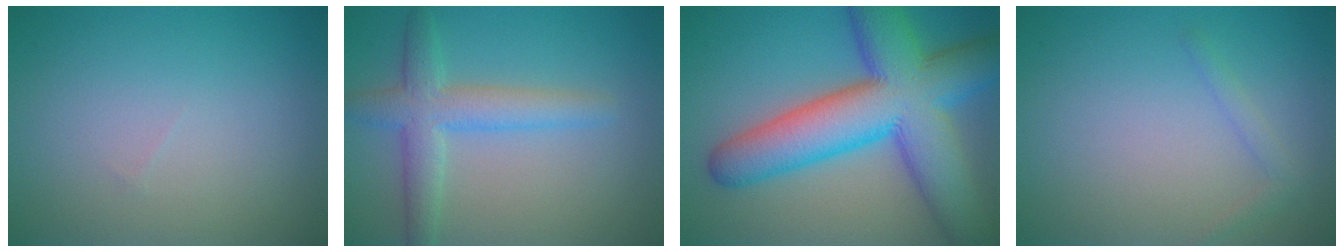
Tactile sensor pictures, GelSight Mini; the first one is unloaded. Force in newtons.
{"total": 4.2, "press": 4.2, "slide": 0.2}
{"total": 13.3, "press": 13.3, "slide": 0.5}
{"total": 1.1, "press": 1.1, "slide": 0.1}